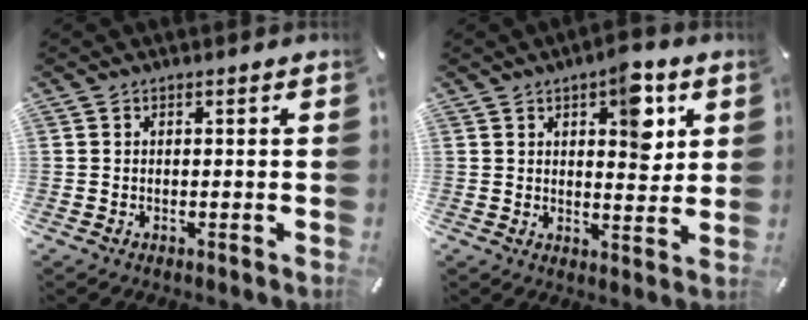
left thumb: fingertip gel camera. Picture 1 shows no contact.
{"total": 9.2, "force": [4.4, 4.5, 6.8], "torque": [-0.068, -0.027, 0.067]}